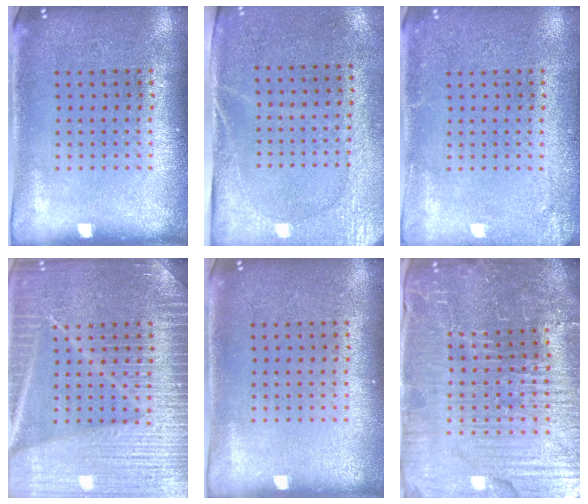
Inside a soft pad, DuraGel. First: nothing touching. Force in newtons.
{"total": 2.7, "press": 2.3, "slide": 1.4}
{"total": 1.8, "press": 1.8, "slide": 0.2}
{"total": 6.6, "press": 6.5, "slide": 0.9}
{"total": 0.0}
{"total": 6.5, "press": 5.9, "slide": 2.9}